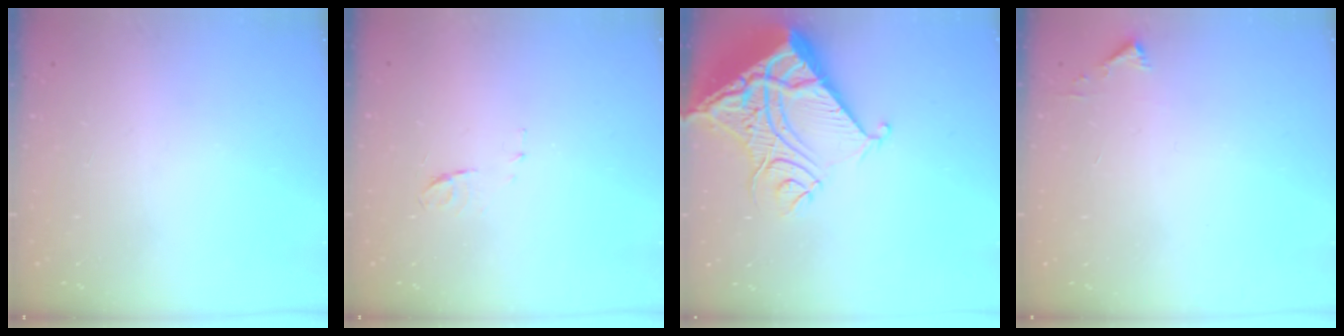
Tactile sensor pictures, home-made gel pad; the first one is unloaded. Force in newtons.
{"total": 6.2, "press": 6.2, "slide": 0.5}
{"total": 19.5, "press": 19.4, "slide": 2.7}
{"total": 2.3, "press": 2.3, "slide": 0.2}